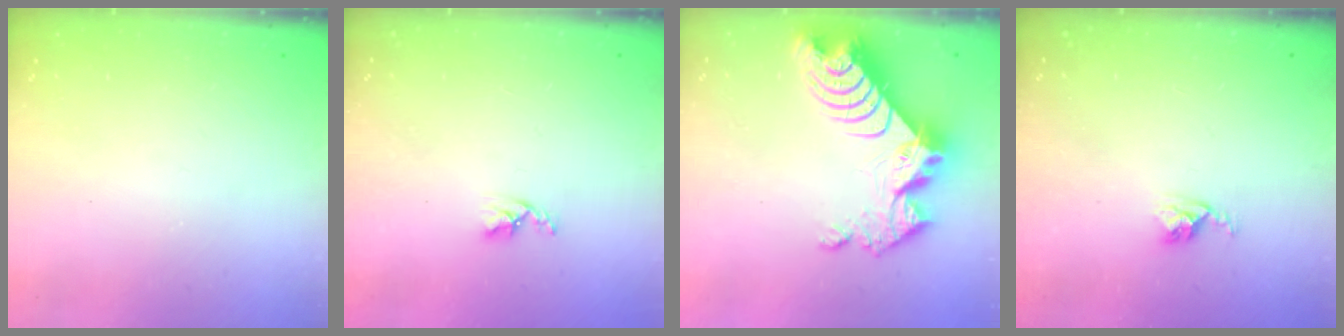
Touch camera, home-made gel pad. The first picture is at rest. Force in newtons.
{"total": 2.7, "press": 2.7, "slide": 0.5}
{"total": 14.7, "press": 14.6, "slide": 1.2}
{"total": 2.5, "press": 2.5, "slide": 0.4}